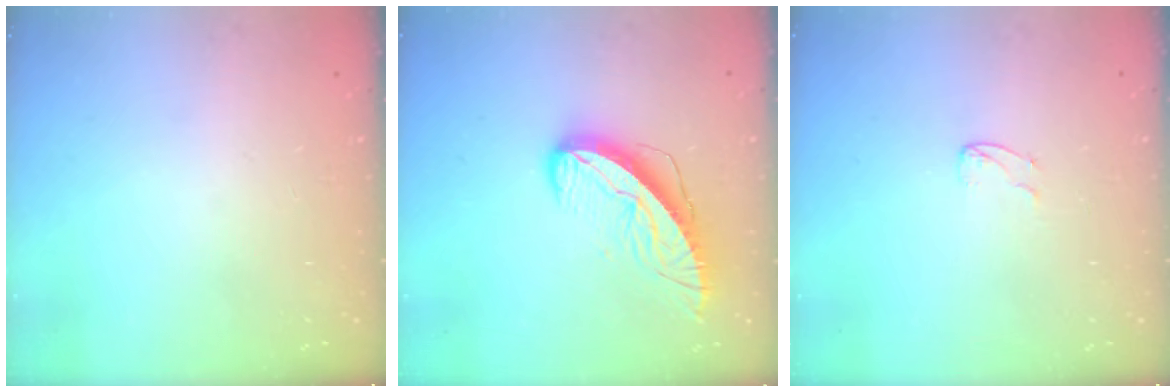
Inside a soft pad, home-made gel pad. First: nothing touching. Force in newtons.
{"total": 9.8, "press": 9.7, "slide": 0.9}
{"total": 3.2, "press": 3.2, "slide": 0.3}